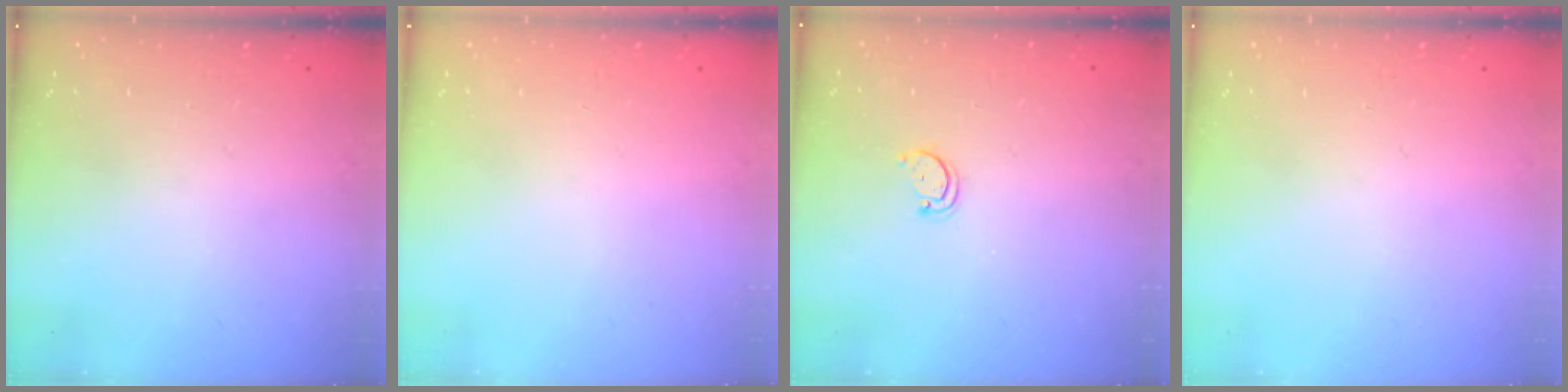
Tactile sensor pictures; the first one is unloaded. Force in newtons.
{"total": 0.0}
{"total": 2.8, "press": 2.7, "slide": 0.3}
{"total": 0.0}